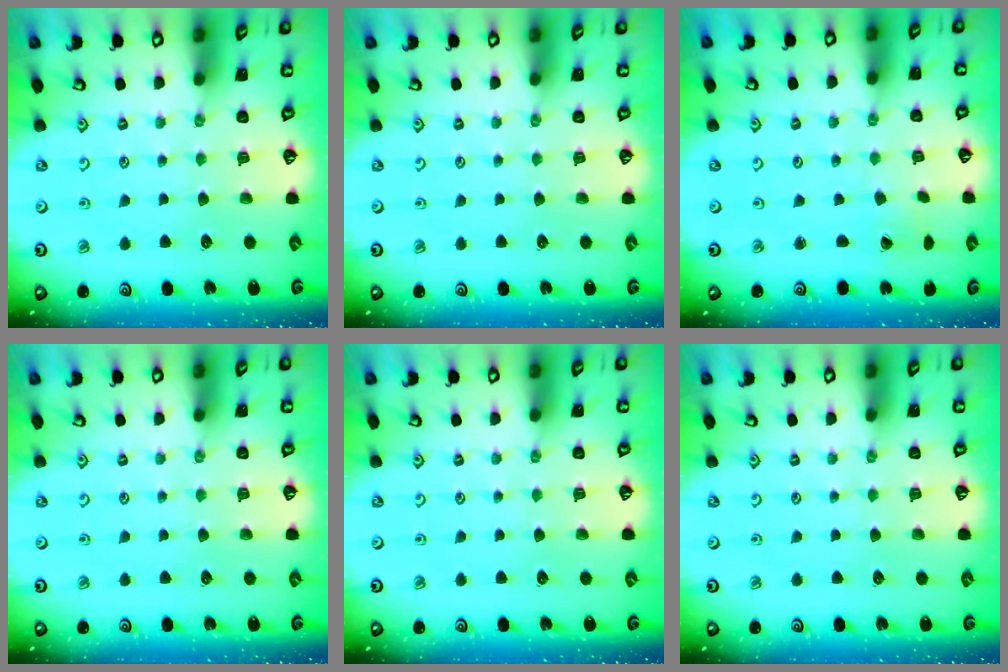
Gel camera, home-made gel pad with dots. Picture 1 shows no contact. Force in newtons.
{"total": 0.0}
{"total": 0.0}
{"total": 0.0}
{"total": 0.0}
{"total": 0.0}